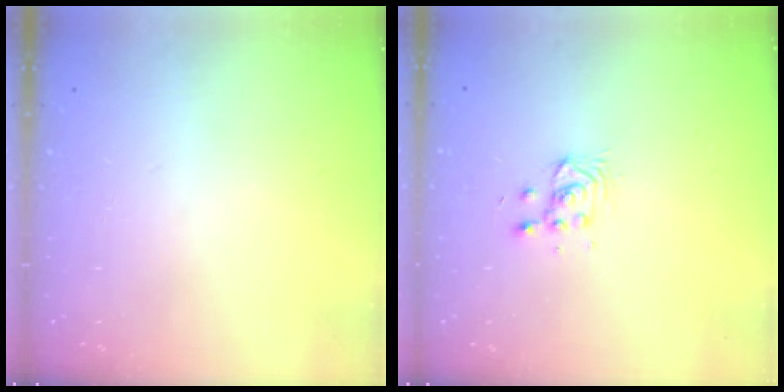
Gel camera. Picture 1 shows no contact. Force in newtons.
{"total": 3.2, "press": 3.2, "slide": 0.4}